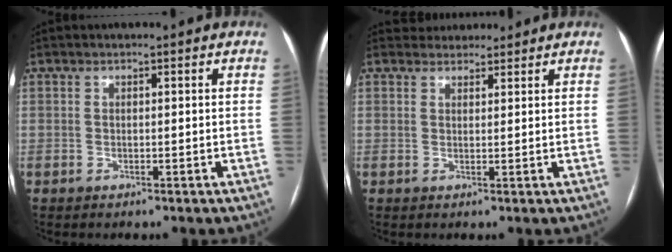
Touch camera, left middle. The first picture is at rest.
{"total": 3.3, "force": [3.0, 1.2, -0.2], "torque": [0.008, 0.017, 0.044]}